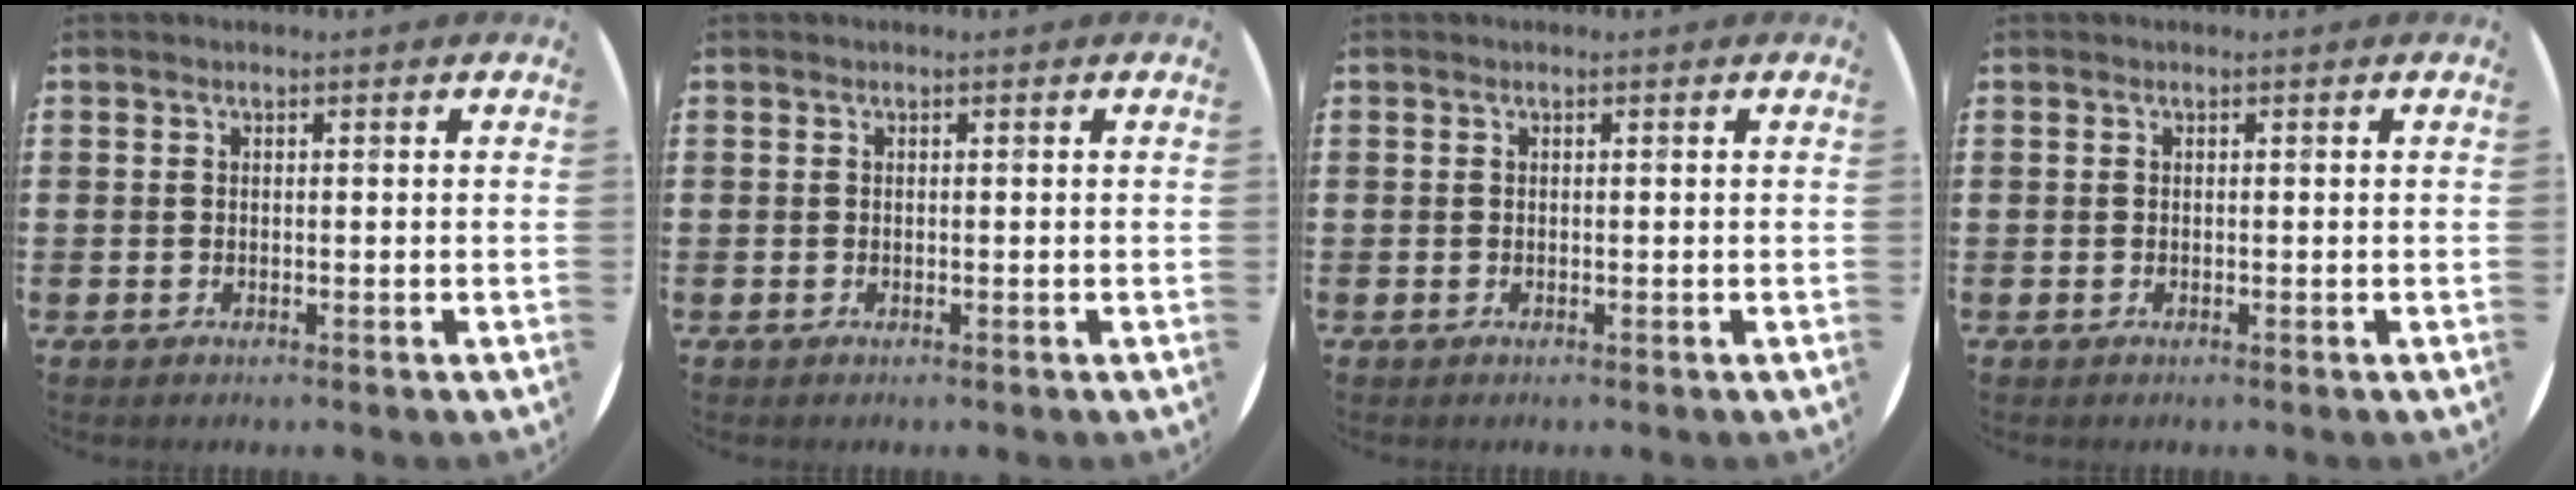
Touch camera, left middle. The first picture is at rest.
{"total": 0.0}
{"total": 0.0}
{"total": 0.0}